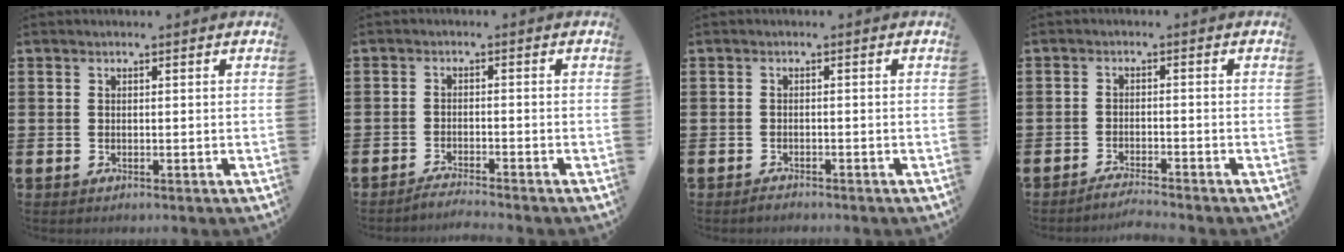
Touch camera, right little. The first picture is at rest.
{"total": 1.8, "force": [-1.8, -0.2, 0.4], "torque": [-0.007, 0.004, -0.035]}
{"total": 0.8, "force": [-0.8, 0.1, 0.1], "torque": [-0.005, -0.003, -0.016]}
{"total": 2.0, "force": [-2.0, -0.2, 0.5], "torque": [-0.007, 0.004, -0.039]}